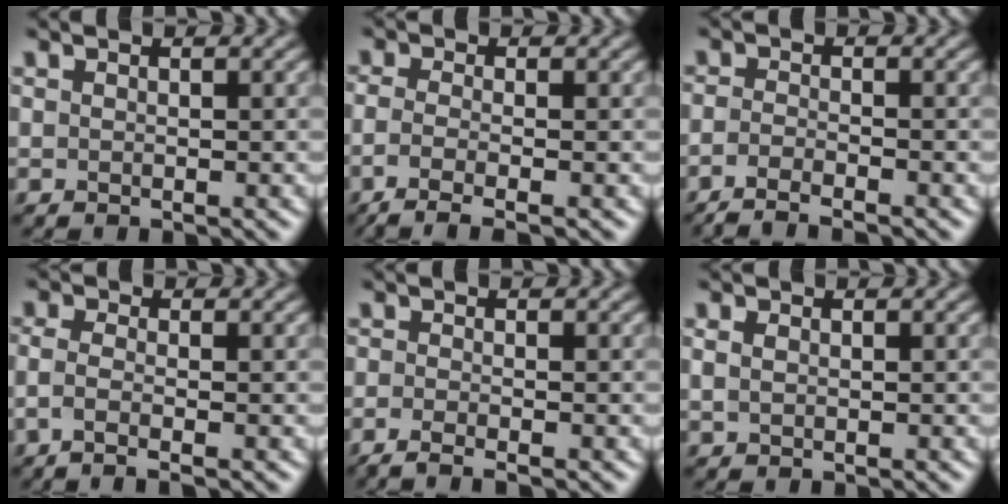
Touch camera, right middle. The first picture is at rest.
{"total": 3.7, "force": [-1.8, 1.1, 3.0], "torque": [-0.058, -0.011, -0.047]}
{"total": 3.1, "force": [-2.3, 0.6, 2.0], "torque": [-0.038, -0.004, -0.054]}
{"total": 2.3, "force": [-1.0, 0.7, 2.0], "torque": [-0.044, -0.007, -0.028]}
{"total": 2.5, "force": [-1.7, 0.5, 1.8], "torque": [-0.030, -0.011, -0.042]}
{"total": 1.1, "force": [0.2, 0.8, 0.7], "torque": [-0.017, 0.001, 0.005]}